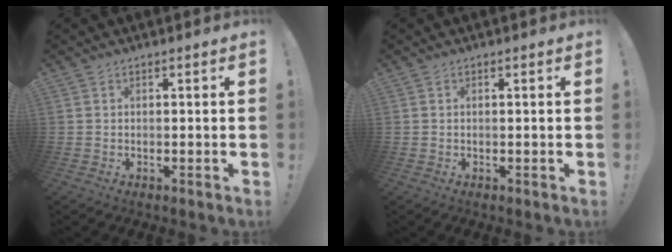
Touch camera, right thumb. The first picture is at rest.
{"total": 0.0}